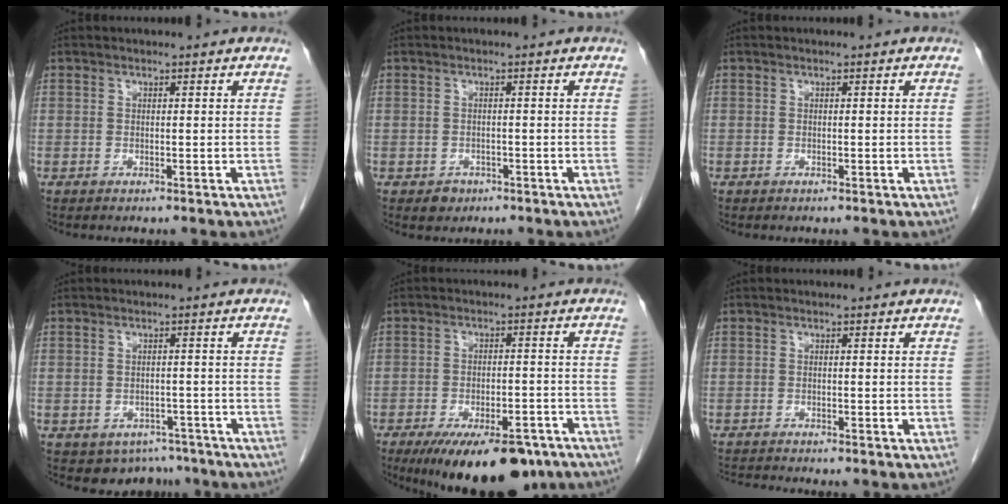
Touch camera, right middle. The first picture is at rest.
{"total": 1.8, "force": [-1.0, 1.4, 0.4], "torque": [-0.005, 0.004, -0.011]}
{"total": 0.0}
{"total": 5.1, "force": [-3.8, 3.2, 0.5], "torque": [0.011, 0.009, -0.048]}
{"total": 14.8, "force": [-10.7, 5.3, 8.8], "torque": [-0.112, -0.007, -0.155]}
{"total": 2.6, "force": [-2.5, -0.5, 0.5], "torque": [-0.007, -0.011, -0.042]}